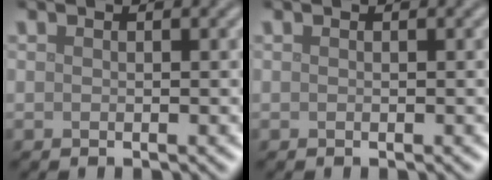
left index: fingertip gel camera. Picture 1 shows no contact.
{"total": 0.0}